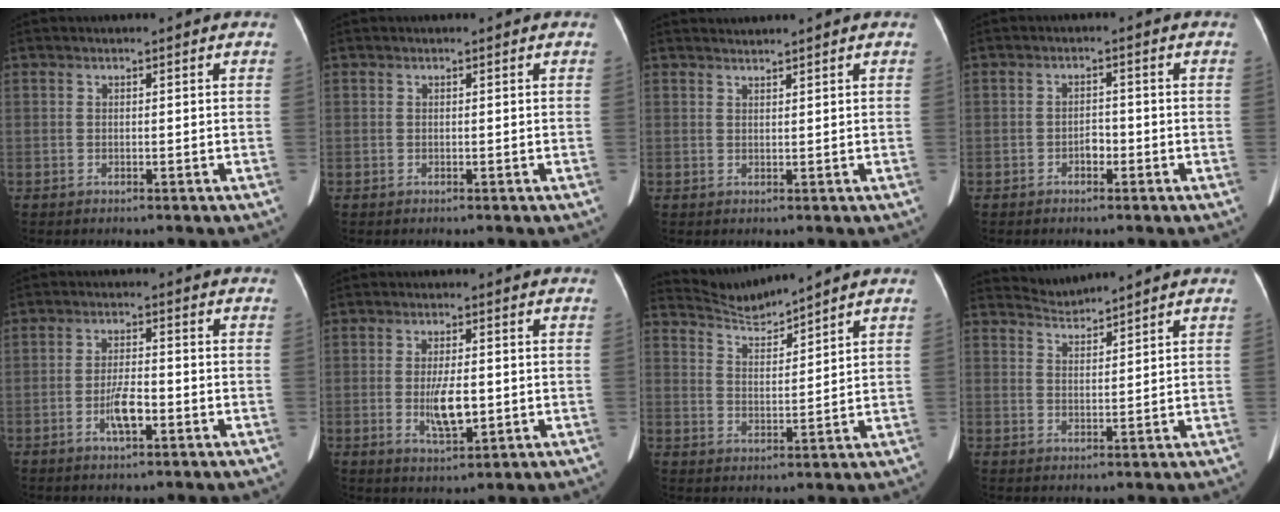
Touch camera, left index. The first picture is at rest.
{"total": 0.0}
{"total": 1.5, "force": [1.4, -0.5, 0.1], "torque": [-0.005, 0.009, 0.031]}
{"total": 1.8, "force": [-1.0, 1.0, 1.1], "torque": [-0.015, 0.005, -0.018]}
{"total": 4.3, "force": [-1.9, 1.0, 3.8], "torque": [-0.074, 0.001, -0.034]}
{"total": 5.5, "force": [-0.8, 1.6, 5.2], "torque": [-0.102, -0.010, -0.010]}
{"total": 5.5, "force": [5.4, -1.0, 0.0], "torque": [-0.010, -0.005, 0.111]}
{"total": 4.5, "force": [4.4, -0.9, -0.5], "torque": [0.001, -0.003, 0.090]}